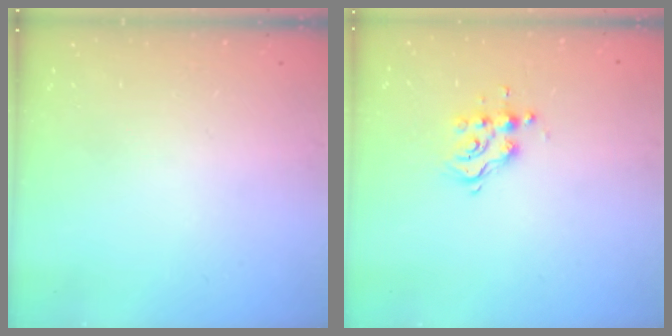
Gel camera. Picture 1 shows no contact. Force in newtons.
{"total": 8.4, "press": 8.4, "slide": 0.7}